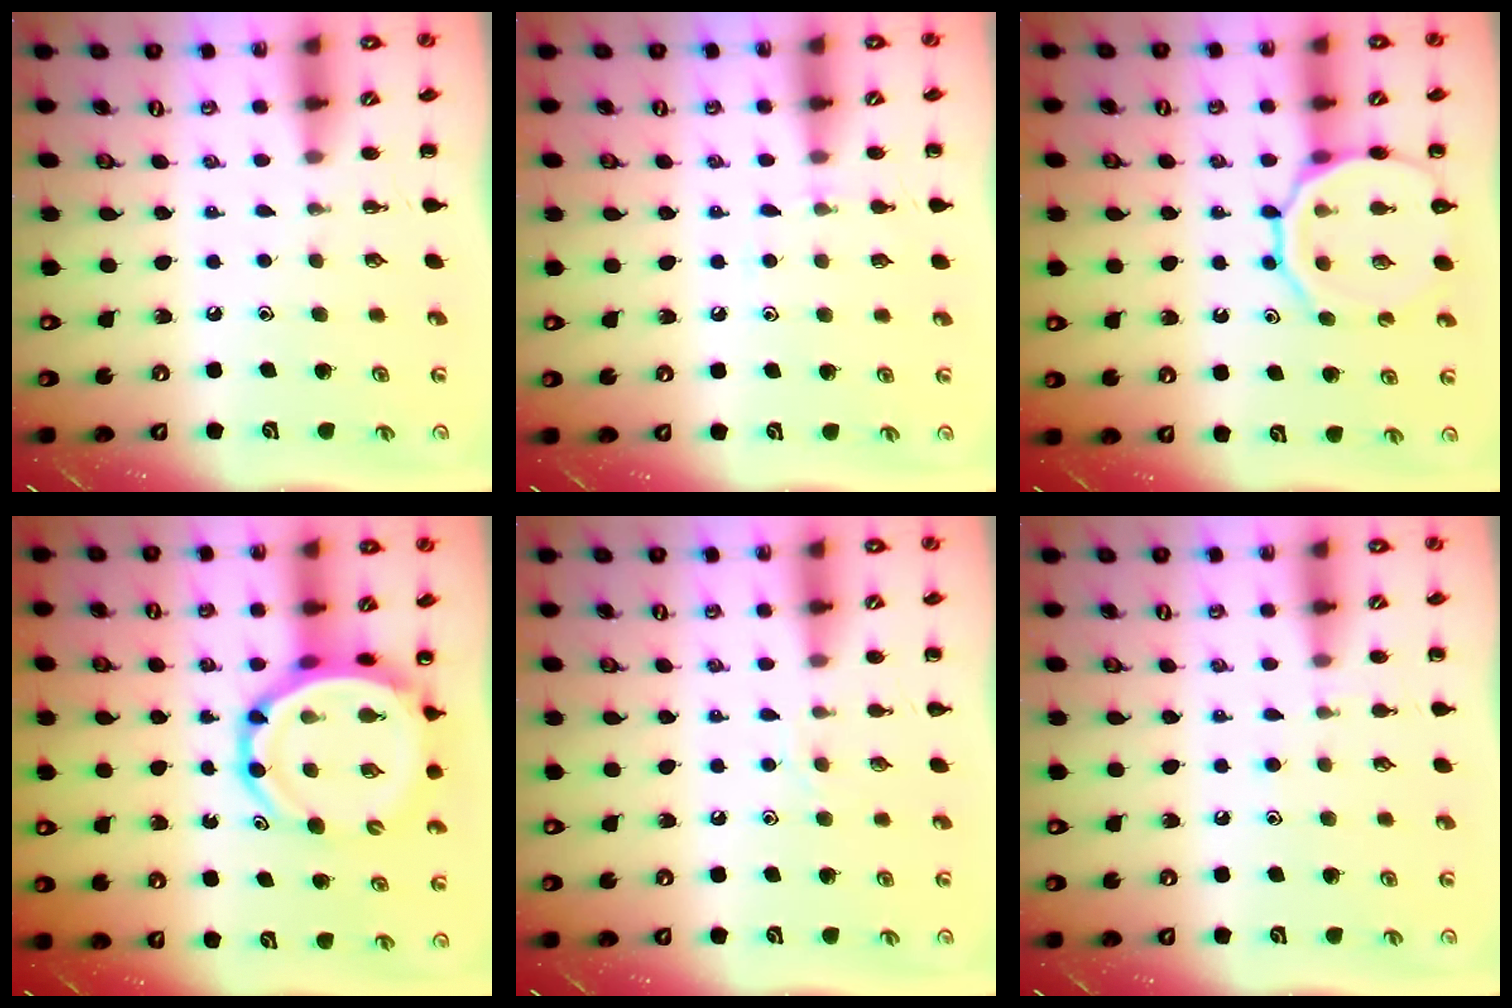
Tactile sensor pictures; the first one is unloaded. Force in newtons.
{"total": 5.5, "press": 5.2, "slide": 1.6}
{"total": 14.6, "press": 14.4, "slide": 2.1}
{"total": 11.6, "press": 11.1, "slide": 3.5}
{"total": 6.2, "press": 6.0, "slide": 1.2}
{"total": 6.6, "press": 6.3, "slide": 2.0}